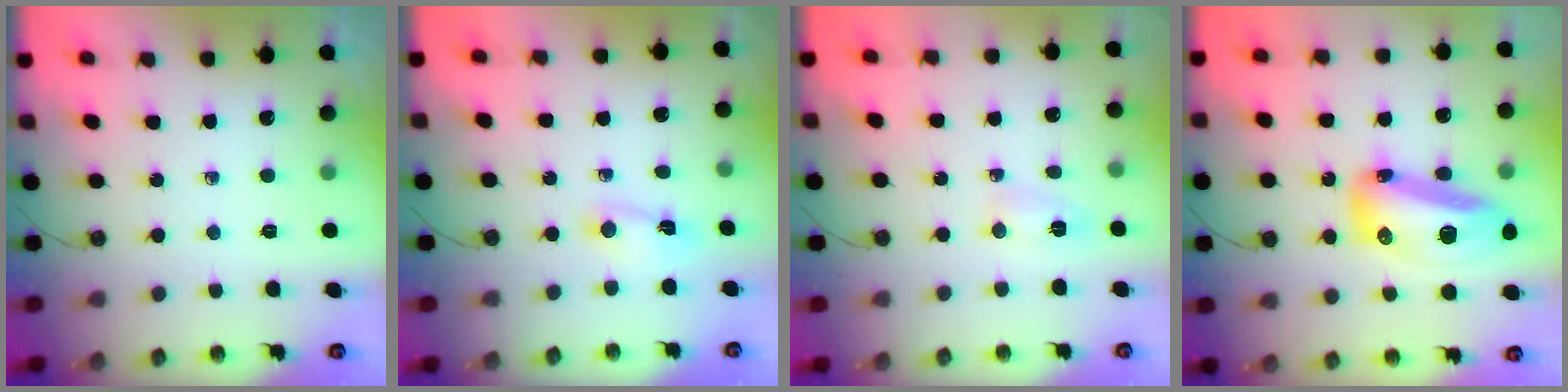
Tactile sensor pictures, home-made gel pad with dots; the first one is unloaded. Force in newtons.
{"total": 2.1, "press": 2.1, "slide": 0.3}
{"total": 2.9, "press": 2.7, "slide": 1.0}
{"total": 19.9, "press": 18.4, "slide": 7.7}